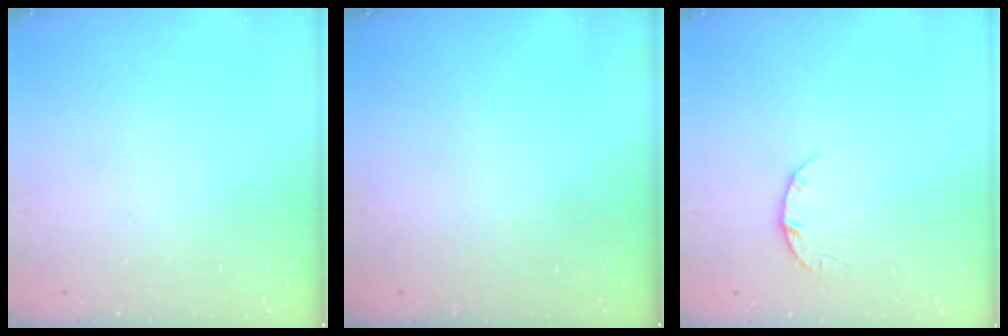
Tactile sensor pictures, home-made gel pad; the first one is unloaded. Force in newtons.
{"total": 0.0}
{"total": 4.2, "press": 4.2, "slide": 0.5}